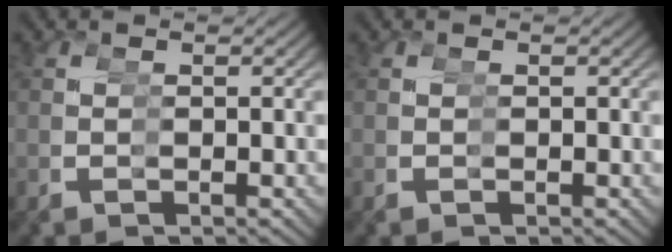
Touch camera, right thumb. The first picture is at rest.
{"total": 0.0}